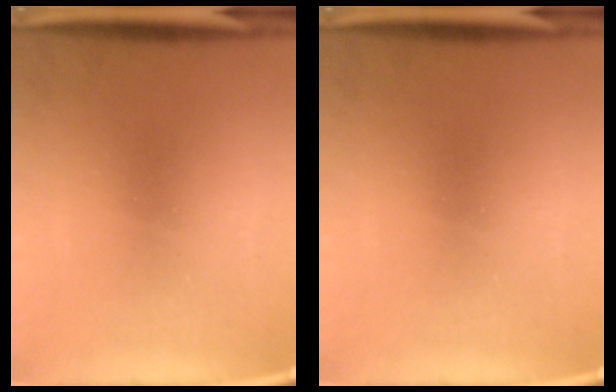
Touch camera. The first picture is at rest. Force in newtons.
{"total": 0.0}